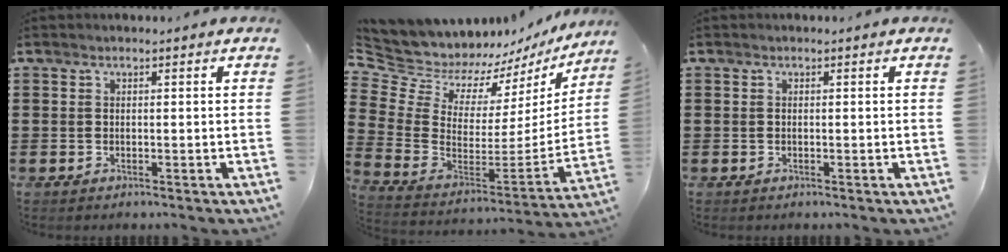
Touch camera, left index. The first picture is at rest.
{"total": 7.5, "force": [6.9, 3.0, 0.6], "torque": [-0.072, -0.067, 0.121]}
{"total": 0.0}